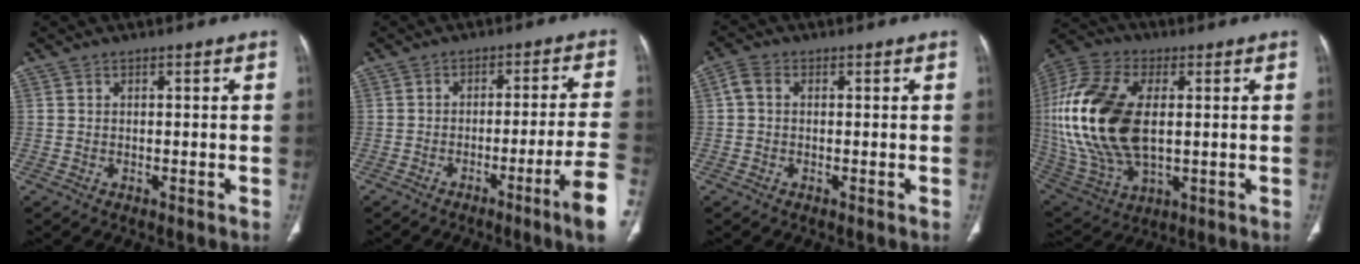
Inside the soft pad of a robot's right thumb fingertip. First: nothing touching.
{"total": 10.5, "force": [-5.2, -1.0, 9.0], "torque": [-0.132, 0.015, -0.077]}
{"total": 2.5, "force": [0.4, 1.8, 1.7], "torque": [-0.035, 0.007, 0.000]}
{"total": 23.9, "force": [2.1, 13.3, 19.7], "torque": [-0.430, -0.007, 0.043]}